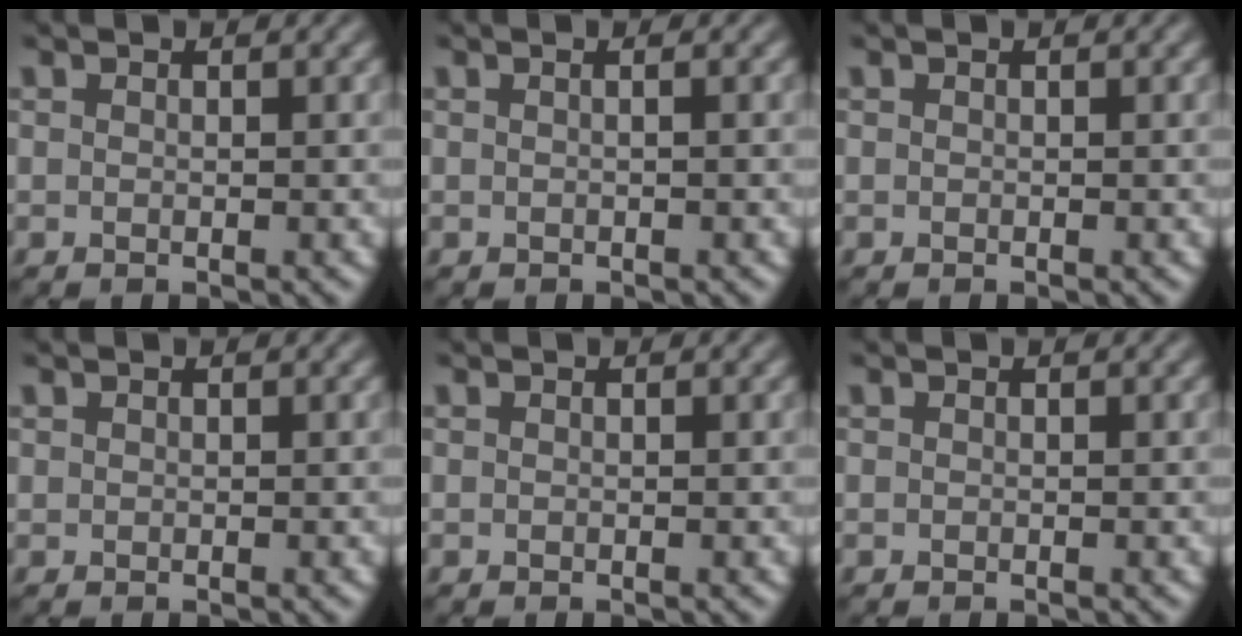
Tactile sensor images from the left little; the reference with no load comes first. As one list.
[{"total": 0.9, "force": [0.2, 0.4, 0.8], "torque": [-0.009, 0.002, -0.006]}, {"total": 0.0}, {"total": 0.0}, {"total": 0.0}, {"total": 0.0}]